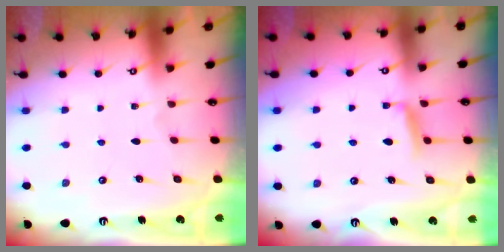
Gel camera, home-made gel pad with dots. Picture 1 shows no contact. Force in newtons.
{"total": 5.9, "press": 5.8, "slide": 0.8}